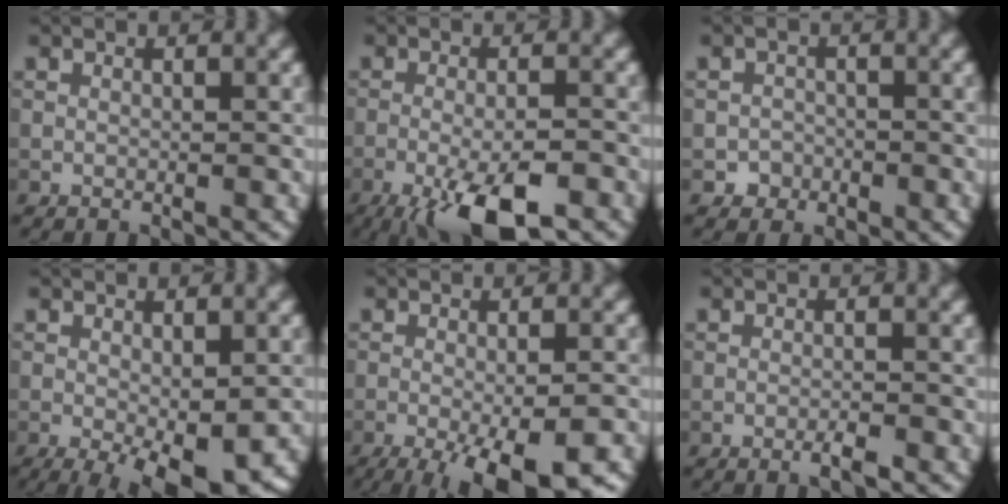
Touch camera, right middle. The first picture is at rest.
{"total": 8.7, "force": [-4.9, 2.5, 6.8], "torque": [-0.115, -0.011, -0.083]}
{"total": 1.5, "force": [-0.7, 1.3, 0.0], "torque": [0.013, 0.003, -0.014]}
{"total": 6.0, "force": [-2.0, 1.8, 5.4], "torque": [-0.080, -0.016, -0.025]}
{"total": 8.7, "force": [-4.6, 2.1, 7.1], "torque": [-0.110, -0.014, -0.070]}
{"total": 1.2, "force": [-0.7, 0.1, 1.0], "torque": [-0.016, -0.002, -0.015]}